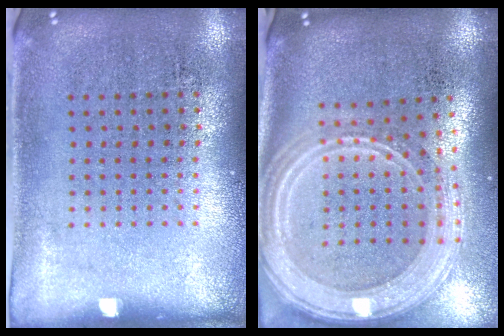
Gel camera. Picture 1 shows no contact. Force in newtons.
{"total": 3.1, "press": 2.5, "slide": 1.8}